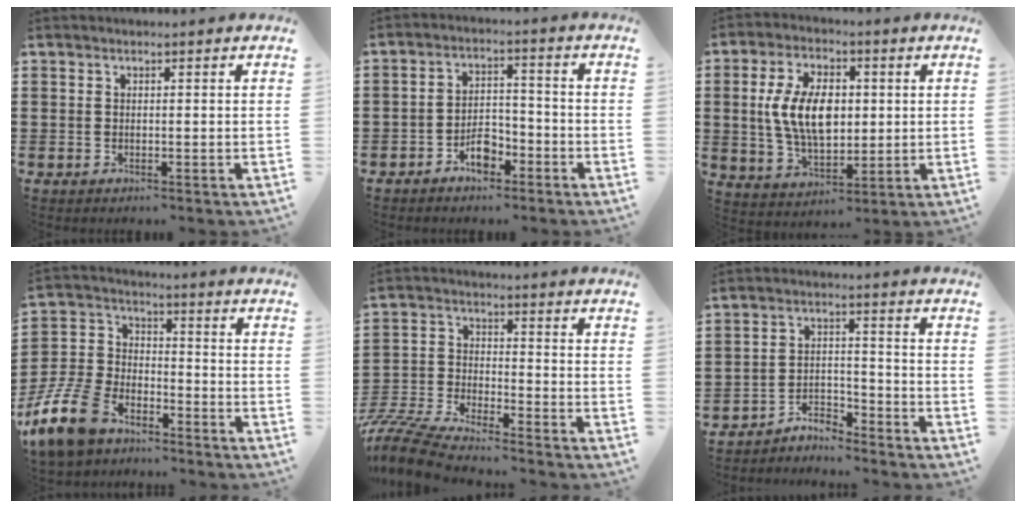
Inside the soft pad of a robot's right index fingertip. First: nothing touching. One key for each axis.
{"total": 4.7, "fx": -3.2, "fy": 2.2, "fz": 2.6, "tx": -0.043, "ty": 0.008, "tz": -0.057}
{"total": 10.2, "fx": 0.9, "fy": 5.9, "fz": 8.3, "tx": -0.180, "ty": 0.006, "tz": 0.012}
{"total": 11.2, "fx": -8.3, "fy": 5.5, "fz": 5.1, "tx": -0.138, "ty": 0.033, "tz": -0.166}
{"total": 7.2, "fx": -7.0, "fy": 0.3, "fz": 1.5, "tx": -0.050, "ty": -0.005, "tz": -0.143}
{"total": 4.1, "fx": -4.0, "fy": 0.8, "fz": 0.5, "tx": -0.014, "ty": 0.009, "tz": -0.083}